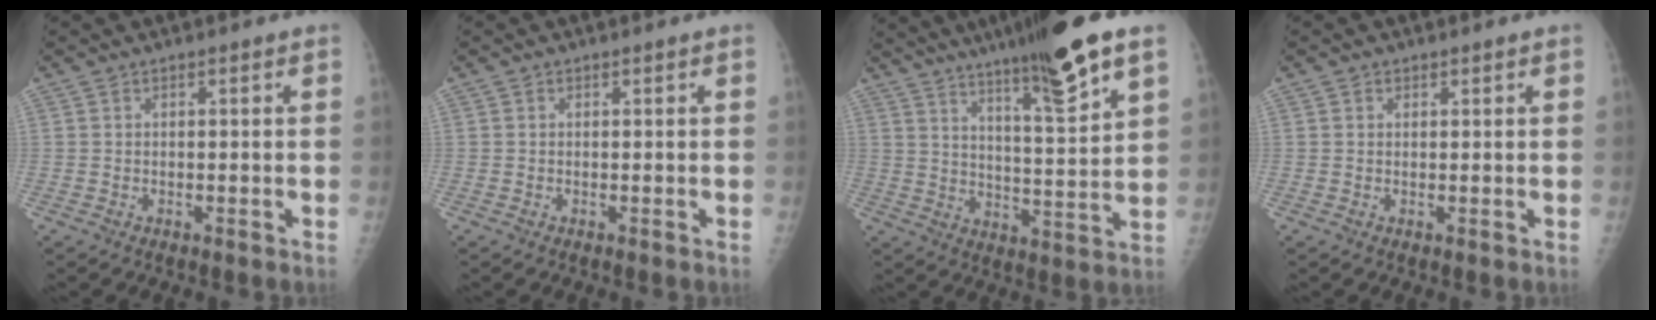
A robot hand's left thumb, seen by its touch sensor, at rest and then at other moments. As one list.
[{"total": 0.0}, {"total": 15.6, "force": [10.1, 1.4, 11.8], "torque": [-0.180, -0.051, 0.163]}, {"total": 0.8, "force": [0.4, 0.7, 0.1], "torque": [0.008, -0.001, 0.003]}]